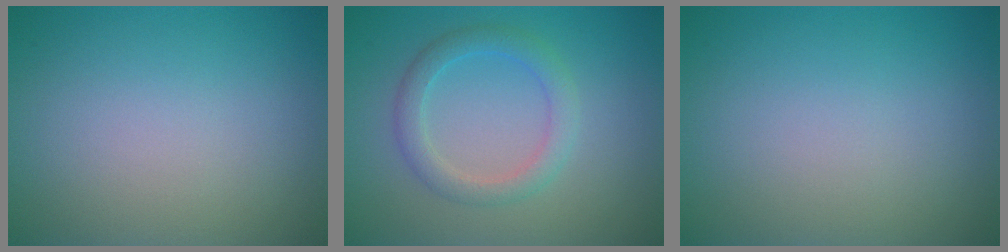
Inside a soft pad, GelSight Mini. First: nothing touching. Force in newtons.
{"total": 2.6, "press": 2.6, "slide": 0.1}
{"total": 0.0}